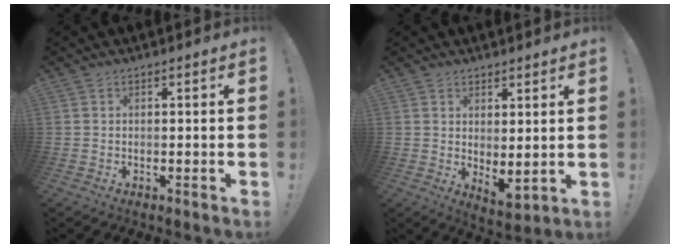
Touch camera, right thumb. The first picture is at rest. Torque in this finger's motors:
{"motor_torque": [-0.25, 0.31, 0.11, 0.21, 0.00]}